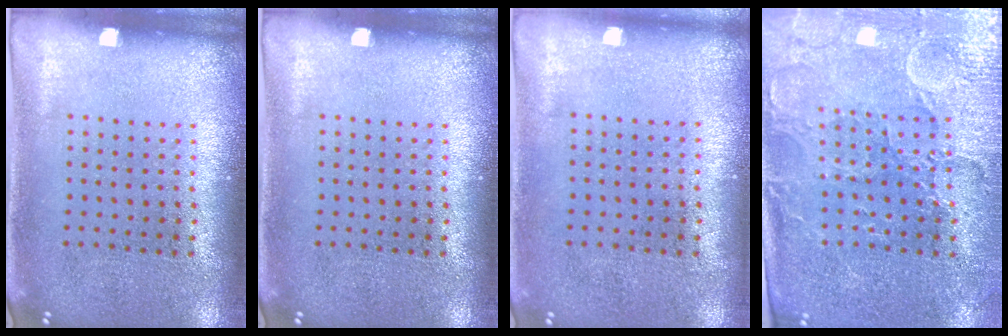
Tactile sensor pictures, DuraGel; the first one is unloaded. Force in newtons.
{"total": 0.0}
{"total": 0.0}
{"total": 3.5, "press": 3.2, "slide": 1.3}